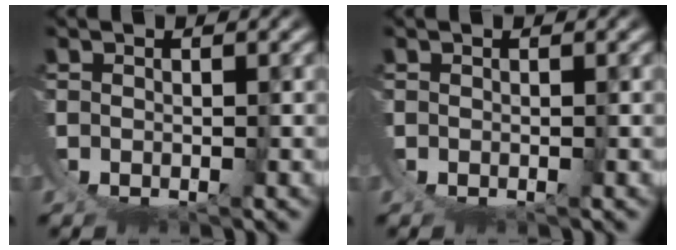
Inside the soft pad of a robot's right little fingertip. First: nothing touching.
{"total": 0.0}